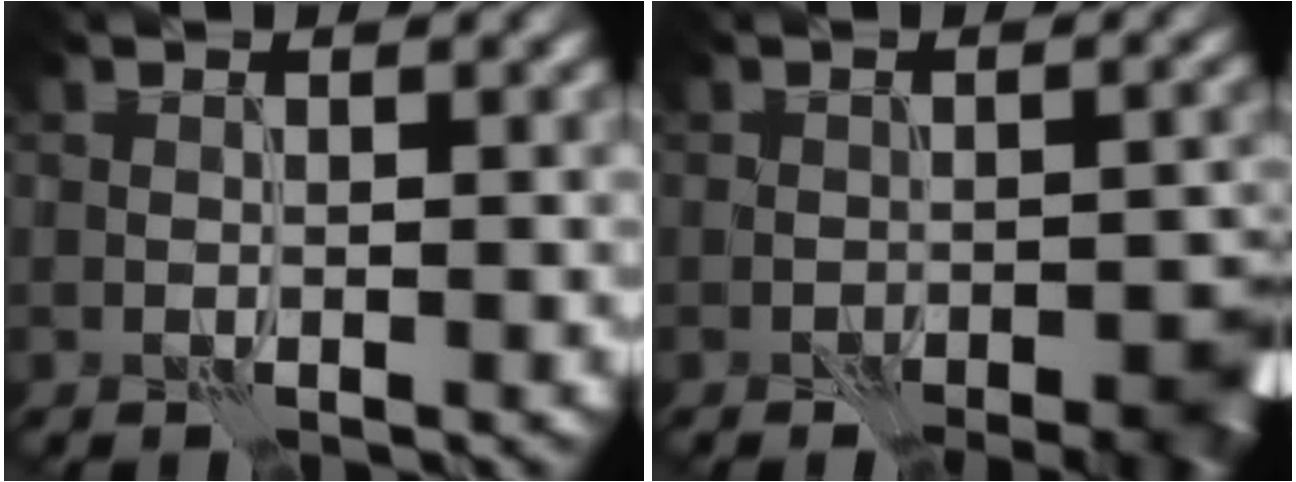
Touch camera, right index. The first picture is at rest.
{"total": 3.8, "force": [-2.2, 2.0, 2.4], "torque": [-0.019, -0.008, -0.024]}